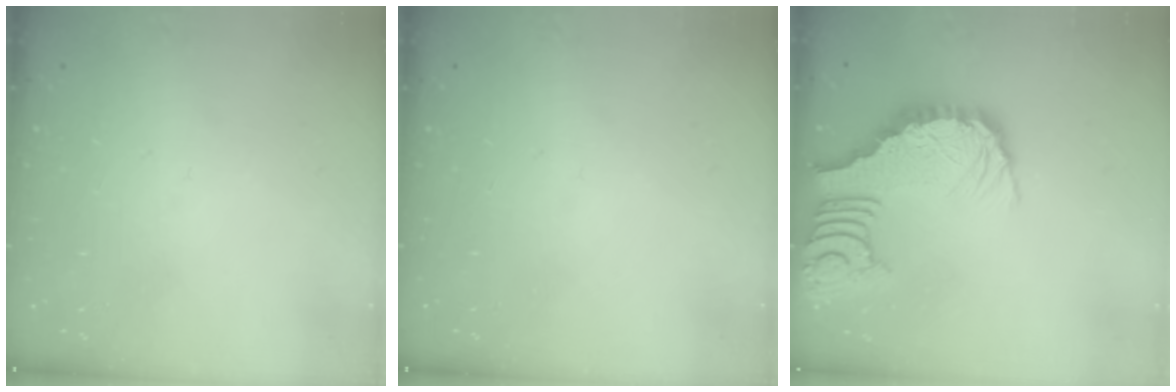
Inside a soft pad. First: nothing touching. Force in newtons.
{"total": 0.0}
{"total": 7.1, "press": 7.0, "slide": 1.1}